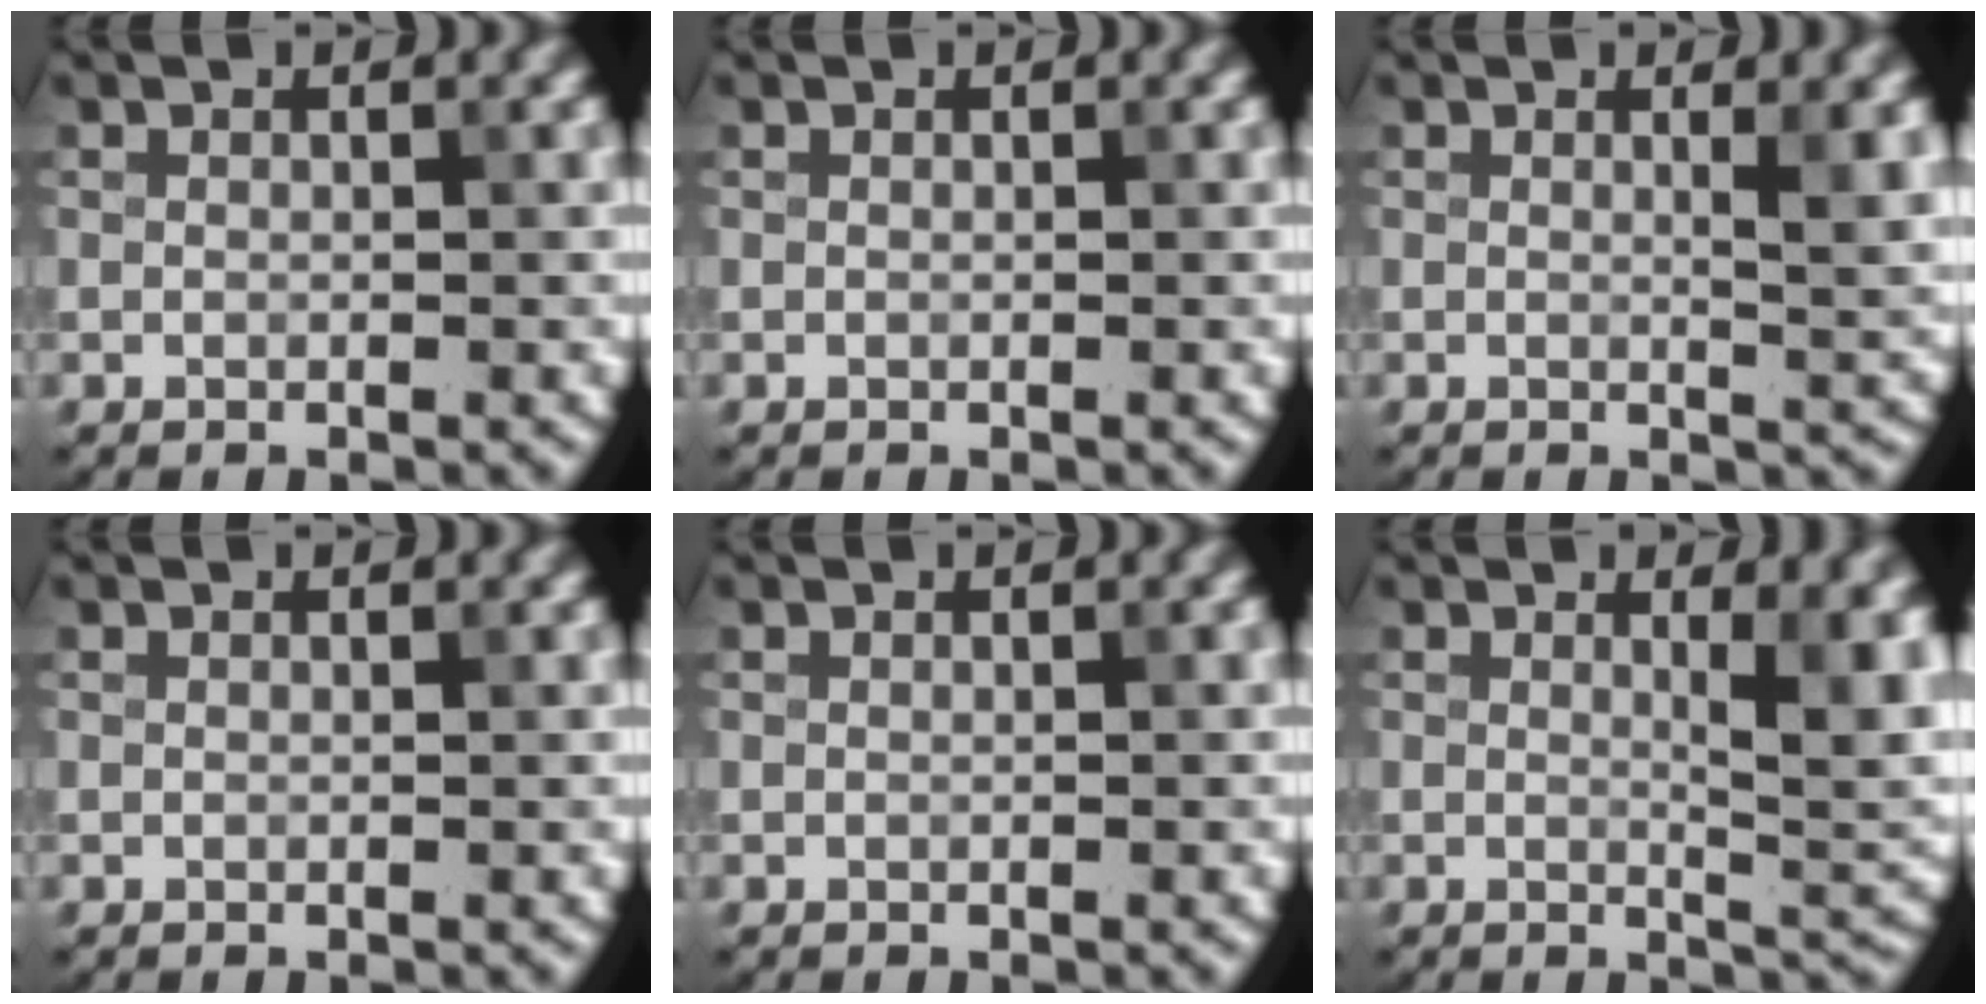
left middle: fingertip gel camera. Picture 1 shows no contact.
{"total": 0.0}
{"total": 2.7, "force": [0.8, 0.7, 2.5], "torque": [-0.027, -0.005, 0.012]}
{"total": 0.0}
{"total": 0.0}
{"total": 5.5, "force": [1.4, 1.7, 5.1], "torque": [-0.060, -0.010, 0.027]}